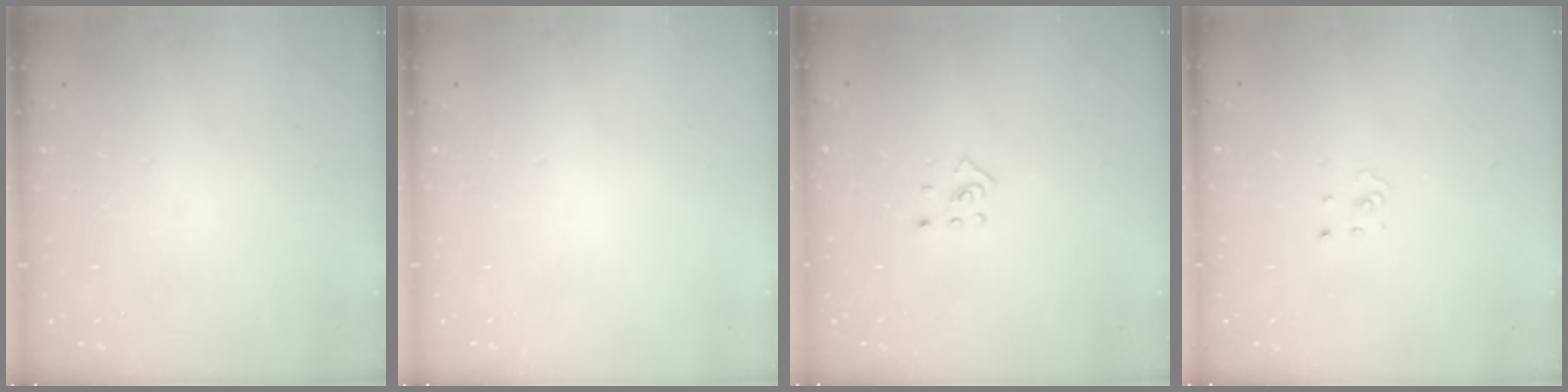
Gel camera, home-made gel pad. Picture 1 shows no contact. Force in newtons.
{"total": 0.0}
{"total": 2.5, "press": 2.4, "slide": 0.8}
{"total": 1.1, "press": 1.1, "slide": 0.1}